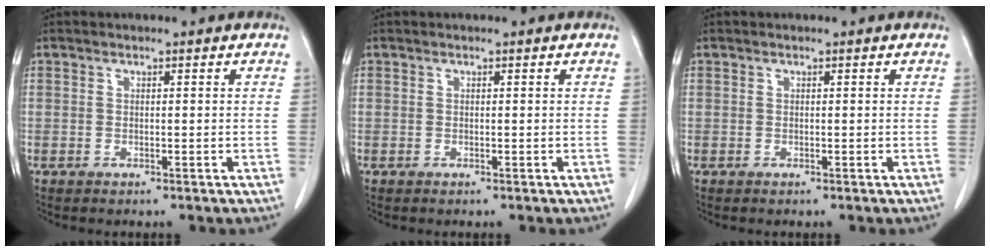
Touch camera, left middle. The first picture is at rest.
{"total": 0.0}
{"total": 0.0}